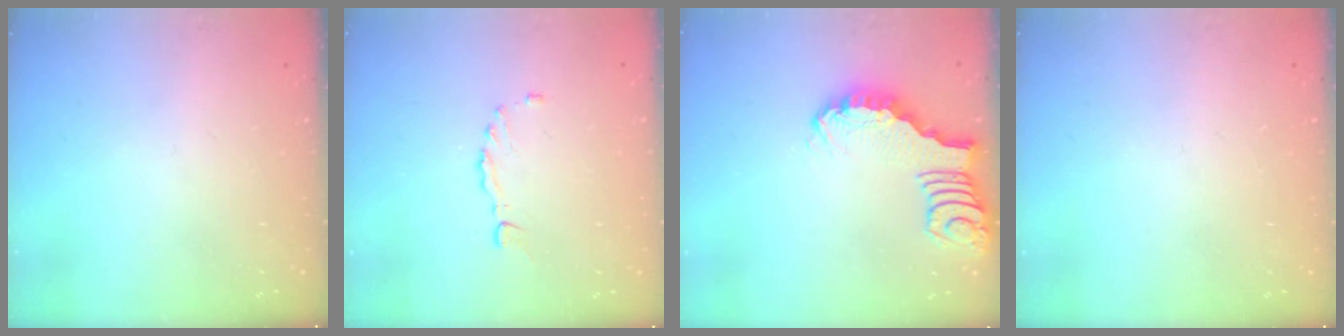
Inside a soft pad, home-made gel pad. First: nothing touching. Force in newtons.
{"total": 1.3, "press": 1.3, "slide": 0.3}
{"total": 2.7, "press": 2.7, "slide": 0.4}
{"total": 0.0}